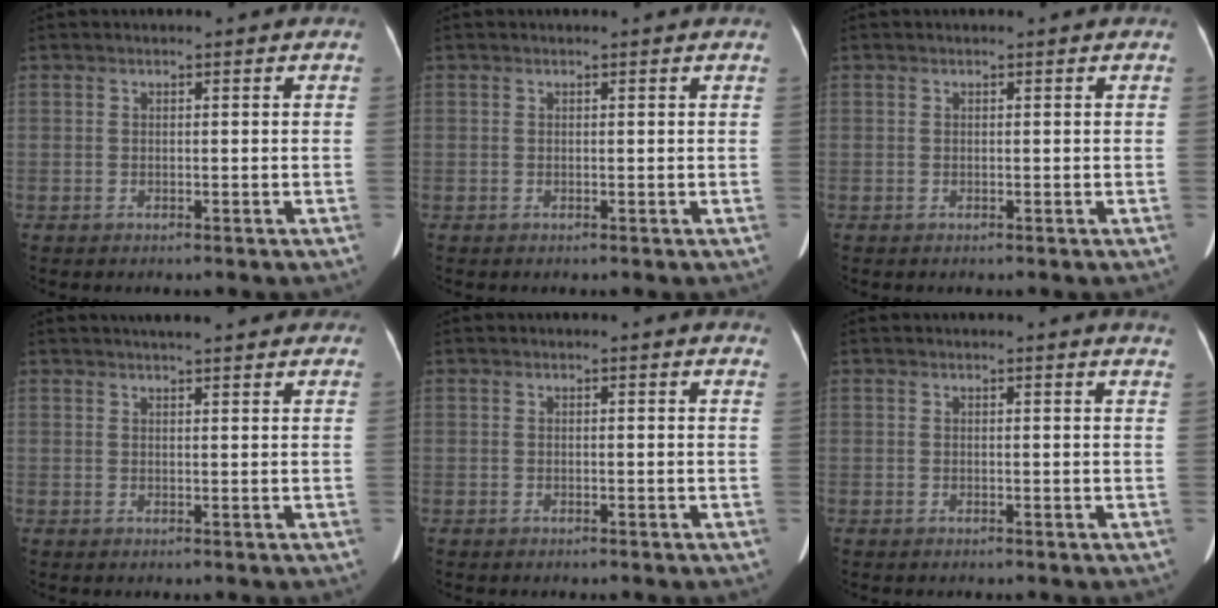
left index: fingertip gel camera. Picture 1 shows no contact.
{"total": 0.8, "force": [0.8, 0.1, 0.2], "torque": [-0.012, 0.010, 0.004]}
{"total": 0.0}
{"total": 12.2, "force": [10.7, 2.0, 5.6], "torque": [-0.067, 0.026, 0.123]}
{"total": 4.8, "force": [4.5, 1.0, 1.4], "torque": [-0.009, -0.002, 0.024]}
{"total": 5.0, "force": [4.7, -0.3, 1.6], "torque": [-0.015, -0.013, 0.025]}